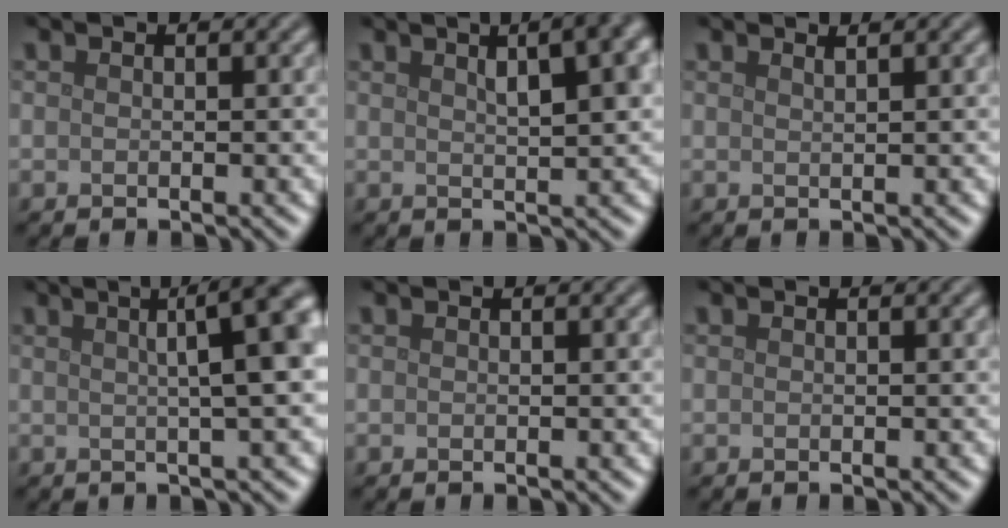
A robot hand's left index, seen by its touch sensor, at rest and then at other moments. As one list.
[{"total": 7.5, "force": [3.0, 3.0, 6.2], "torque": [-0.060, 0.034, 0.029]}, {"total": 1.0, "force": [0.8, 0.3, 0.5], "torque": [0.002, -0.001, 0.009]}, {"total": 9.9, "force": [2.2, 3.5, 9.0], "torque": [-0.045, 0.055, 0.000]}, {"total": 0.0}, {"total": 0.0}]